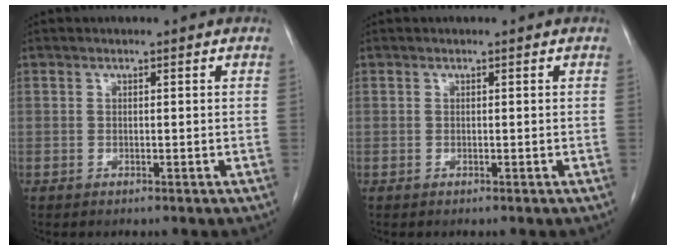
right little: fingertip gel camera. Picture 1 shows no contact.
{"total": 0.0}